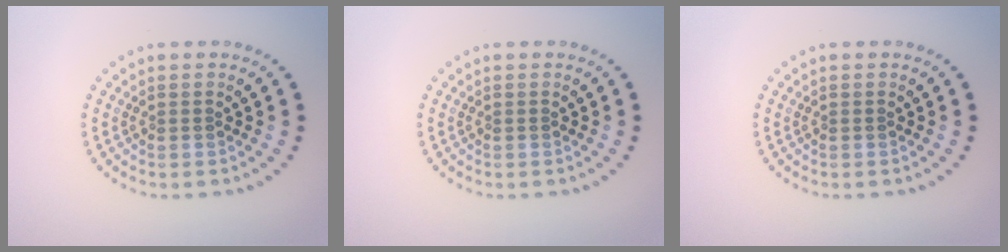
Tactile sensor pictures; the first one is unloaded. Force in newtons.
{"total": 0.0}
{"total": 0.0}